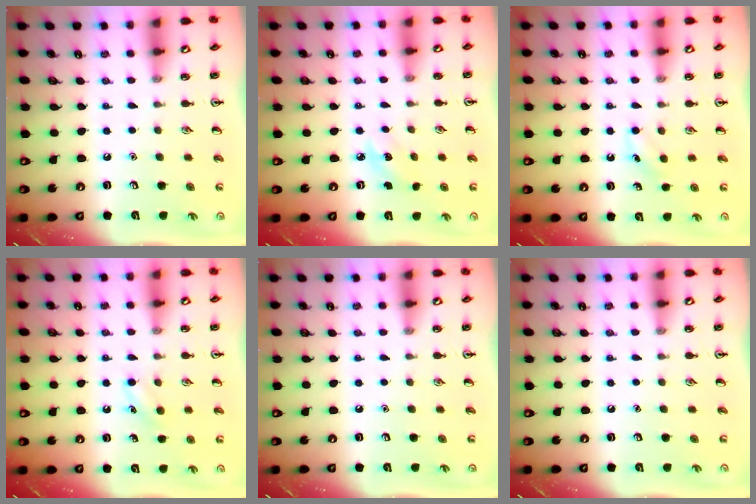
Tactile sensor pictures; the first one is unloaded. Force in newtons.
{"total": 4.0, "press": 3.8, "slide": 1.2}
{"total": 3.4, "press": 3.2, "slide": 1.1}
{"total": 5.1, "press": 4.8, "slide": 1.7}
{"total": 0.0}
{"total": 0.0}